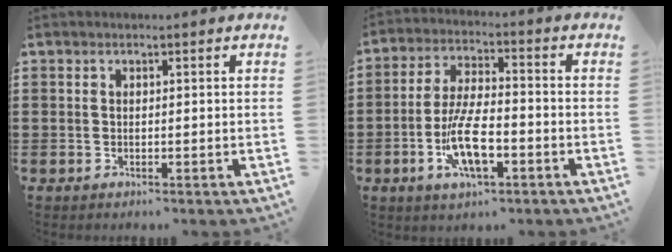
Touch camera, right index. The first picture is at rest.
{"total": 9.3, "force": [-3.2, 3.5, 8.0], "torque": [-0.169, -0.009, -0.059]}